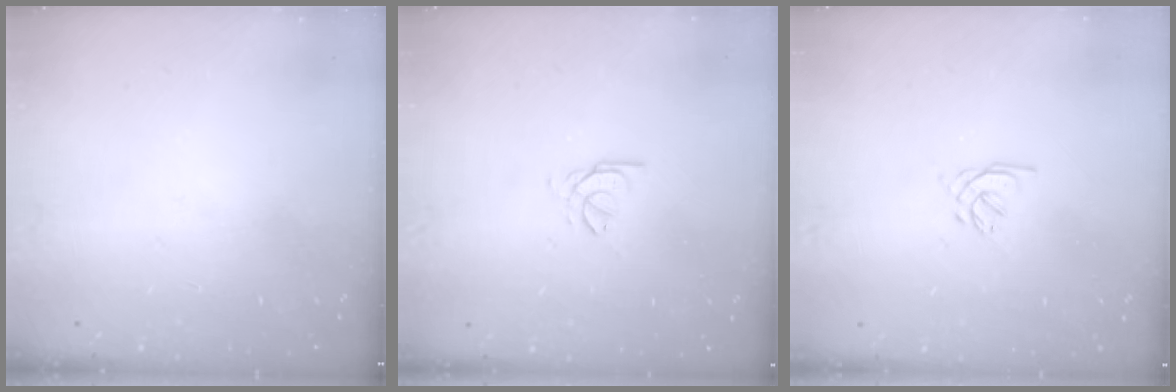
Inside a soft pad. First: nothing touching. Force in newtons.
{"total": 0.7, "press": 0.6, "slide": 0.3}
{"total": 1.6, "press": 1.5, "slide": 0.5}